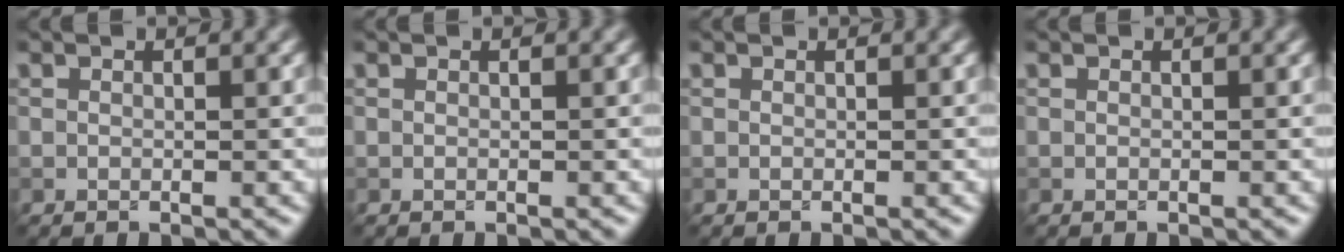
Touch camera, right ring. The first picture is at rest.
{"total": 0.0}
{"total": 0.0}
{"total": 0.0}